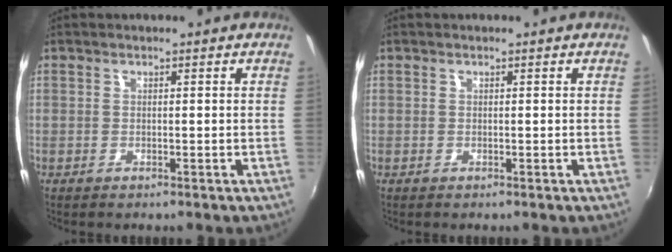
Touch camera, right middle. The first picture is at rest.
{"total": 0.0}